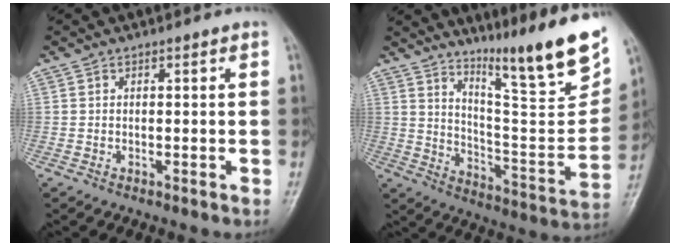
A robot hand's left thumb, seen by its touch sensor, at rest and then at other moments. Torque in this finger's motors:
{"motor_torque": [0.71, 0.09, 1.38, -1.39, 0.19]}